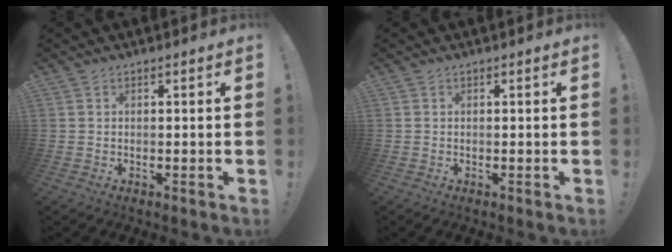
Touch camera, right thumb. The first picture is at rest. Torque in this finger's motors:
{"motor_torque": [0.03, -0.12, 0.25, 0.03, -0.08]}